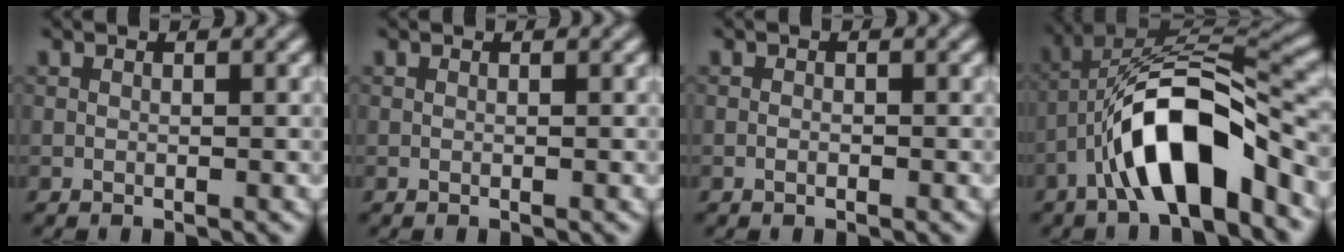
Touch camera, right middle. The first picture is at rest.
{"total": 0.0}
{"total": 0.5, "force": [-0.3, 0.3, 0.3], "torque": [-0.004, 0.000, -0.006]}
{"total": 10.6, "force": [-4.6, 3.9, 8.6], "torque": [-0.151, 0.014, -0.083]}